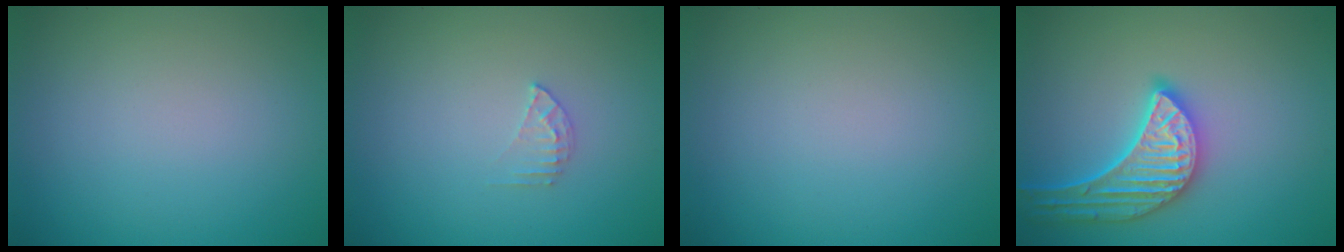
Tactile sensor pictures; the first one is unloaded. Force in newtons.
{"total": 1.3, "press": 1.3, "slide": 0.1}
{"total": 0.0}
{"total": 5.2, "press": 4.7, "slide": 2.2}